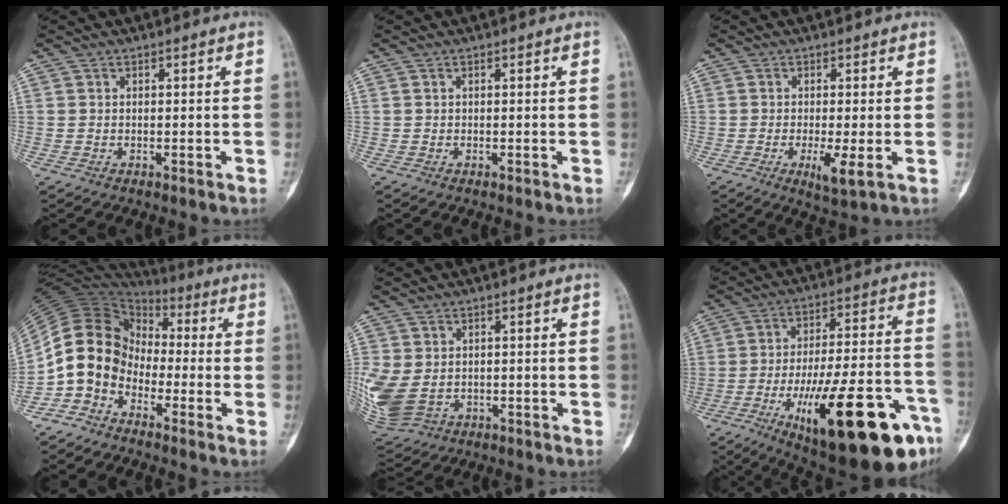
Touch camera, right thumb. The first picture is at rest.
{"total": 0.0}
{"total": 4.2, "force": [-1.0, 0.7, 4.1], "torque": [-0.080, -0.014, -0.017]}
{"total": 11.5, "force": [-4.5, 9.1, 5.4], "torque": [-0.089, 0.065, -0.098]}
{"total": 10.4, "force": [-1.0, 7.8, 6.8], "torque": [-0.176, -0.007, 0.000]}
{"total": 28.5, "force": [-12.6, 8.4, 24.2], "torque": [-0.321, 0.046, -0.177]}